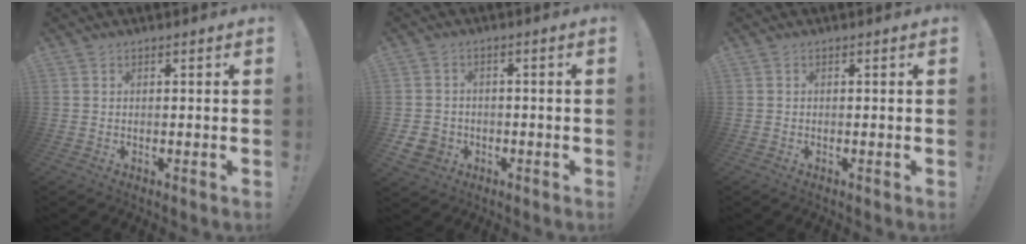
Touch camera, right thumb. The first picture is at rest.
{"total": 5.4, "force": [-2.1, 4.6, 1.8], "torque": [-0.037, 0.008, -0.039]}
{"total": 0.0}